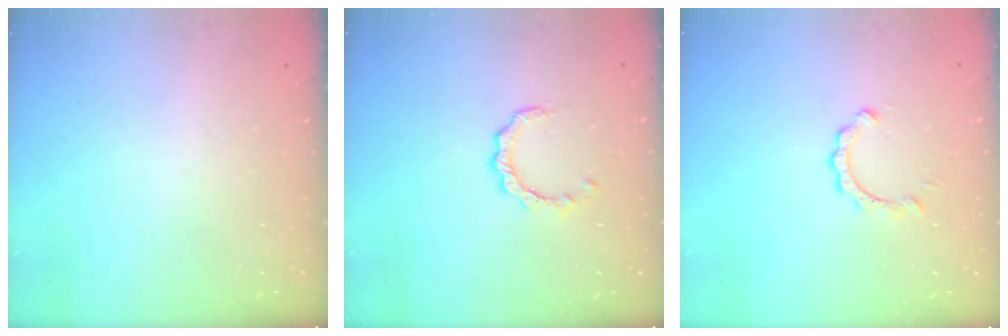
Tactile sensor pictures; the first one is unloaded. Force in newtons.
{"total": 4.6, "press": 4.6, "slide": 0.4}
{"total": 2.3, "press": 2.3, "slide": 0.2}